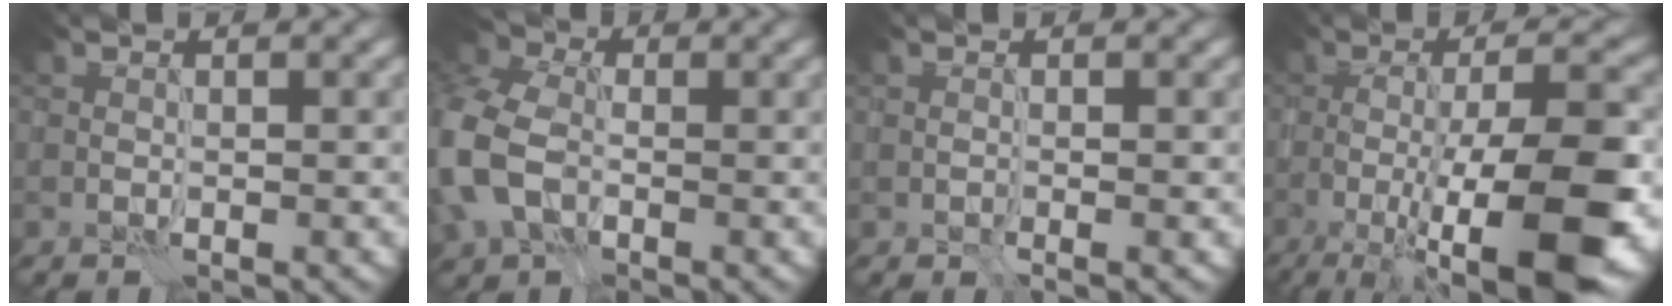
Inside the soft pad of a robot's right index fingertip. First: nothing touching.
{"total": 9.7, "force": [-1.7, 6.9, 6.6], "torque": [-0.191, -0.009, -0.044]}
{"total": 0.8, "force": [-0.2, 0.1, 0.7], "torque": [-0.010, -0.001, -0.005]}
{"total": 13.5, "force": [-3.9, 3.8, 12.3], "torque": [-0.181, 0.000, -0.059]}